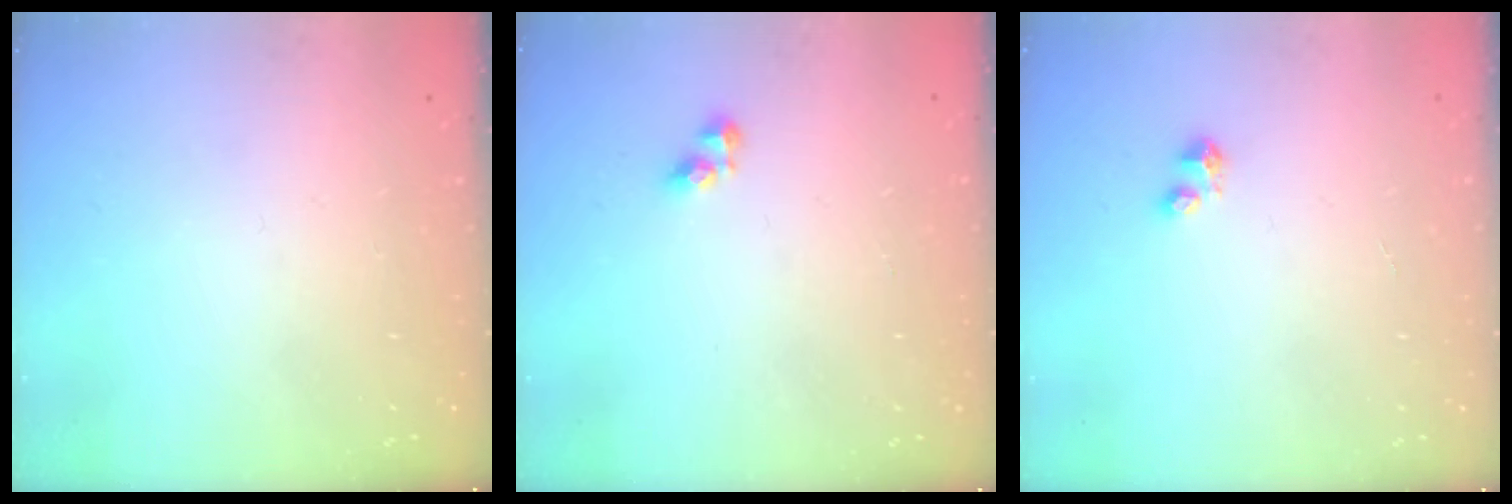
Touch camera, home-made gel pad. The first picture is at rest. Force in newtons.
{"total": 4.1, "press": 4.0, "slide": 0.6}
{"total": 2.8, "press": 2.8, "slide": 0.4}